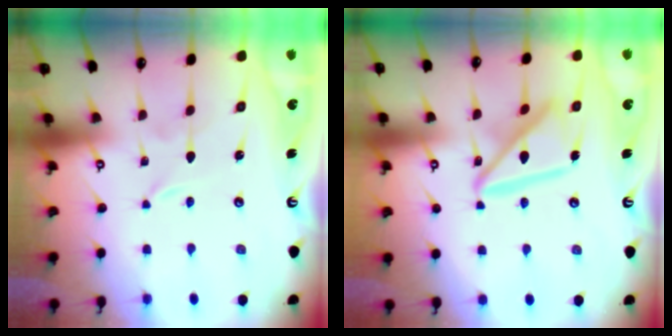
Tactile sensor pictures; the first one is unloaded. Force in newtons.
{"total": 16.7, "press": 16.6, "slide": 1.6}